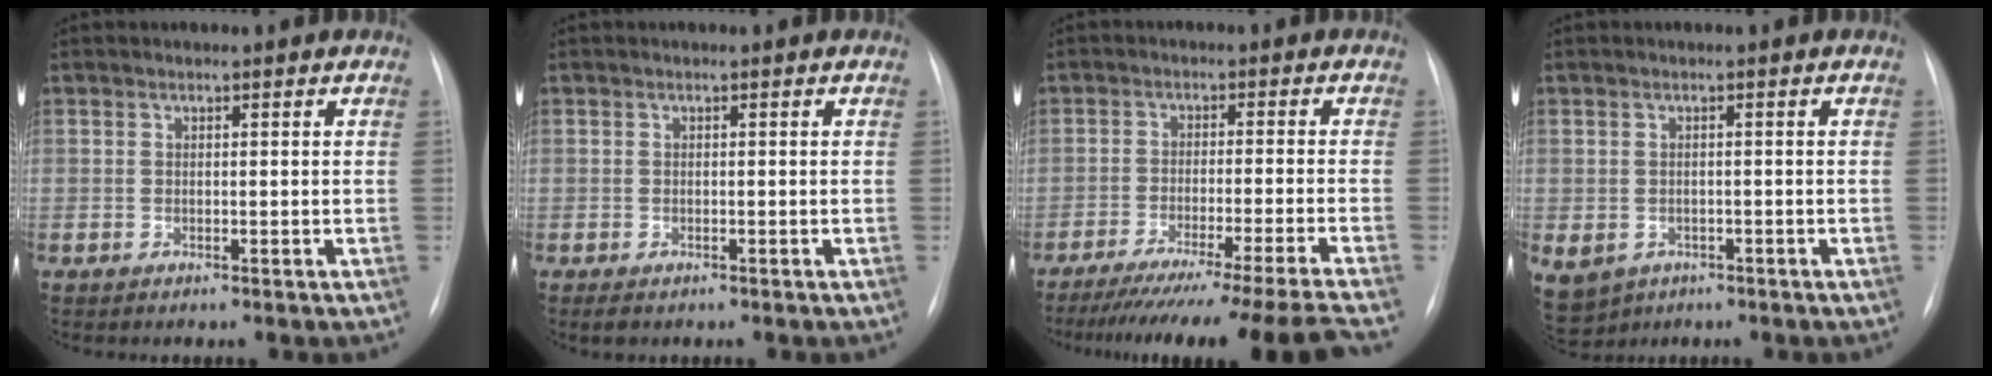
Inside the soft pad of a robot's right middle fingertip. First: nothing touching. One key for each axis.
{"total": 1.9, "fx": -1.3, "fy": 1.0, "fz": 0.9, "tx": -0.012, "ty": -0.001, "tz": -0.012}
{"total": 20.4, "fx": -18.2, "fy": -3.2, "fz": 8.7, "tx": -0.097, "ty": -0.055, "tz": -0.261}
{"total": 11.1, "fx": -5.0, "fy": 9.1, "fz": 4.0, "tx": -0.124, "ty": -0.004, "tz": -0.061}